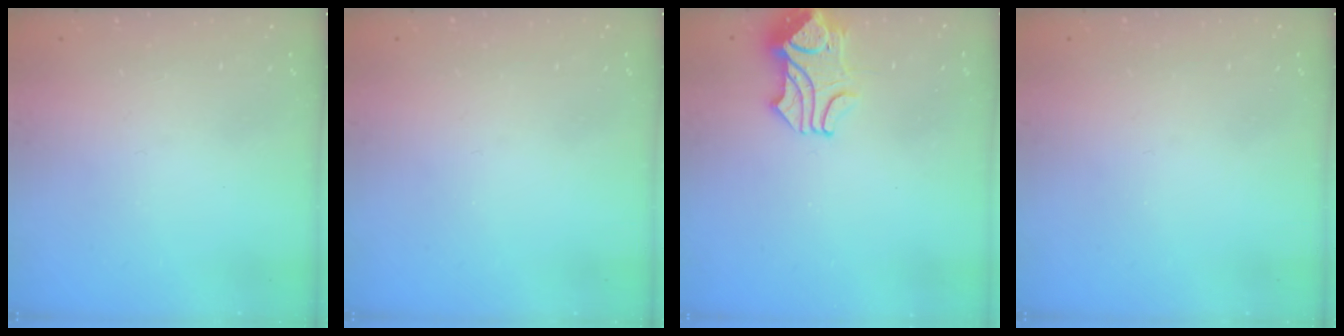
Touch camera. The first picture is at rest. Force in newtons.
{"total": 0.0}
{"total": 2.0, "press": 1.7, "slide": 1.0}
{"total": 0.0}